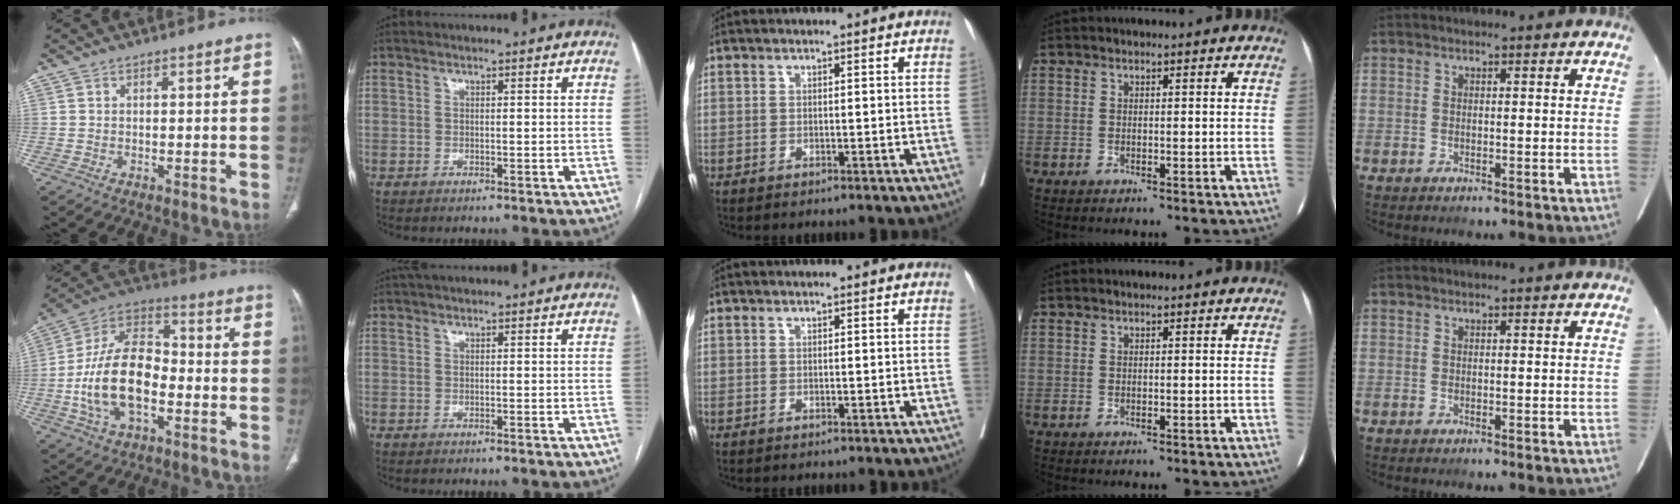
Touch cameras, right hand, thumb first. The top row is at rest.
{"thumb": {"total": 17.9, "force": [-3.8, 10.2, 14.2], "torque": [-0.261, 0.035, -0.068]}, "index": {"total": 1.5, "force": [1.2, 0.4, 0.8], "torque": [-0.014, 0.028, 0.019]}}